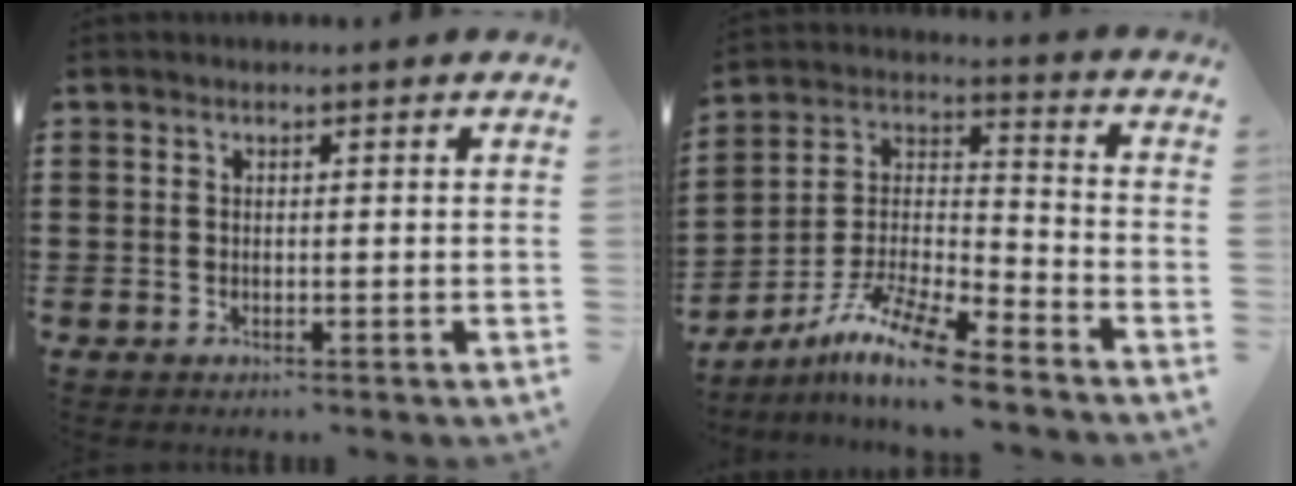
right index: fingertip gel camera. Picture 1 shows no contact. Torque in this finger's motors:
{"motor_torque": [2.14, 0.00, 0.72, 0.16]}